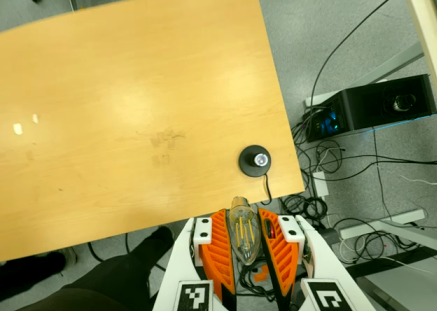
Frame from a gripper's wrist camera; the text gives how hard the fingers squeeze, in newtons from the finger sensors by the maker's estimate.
{"total": 9.3, "left": 8.1, "right": 10.5}